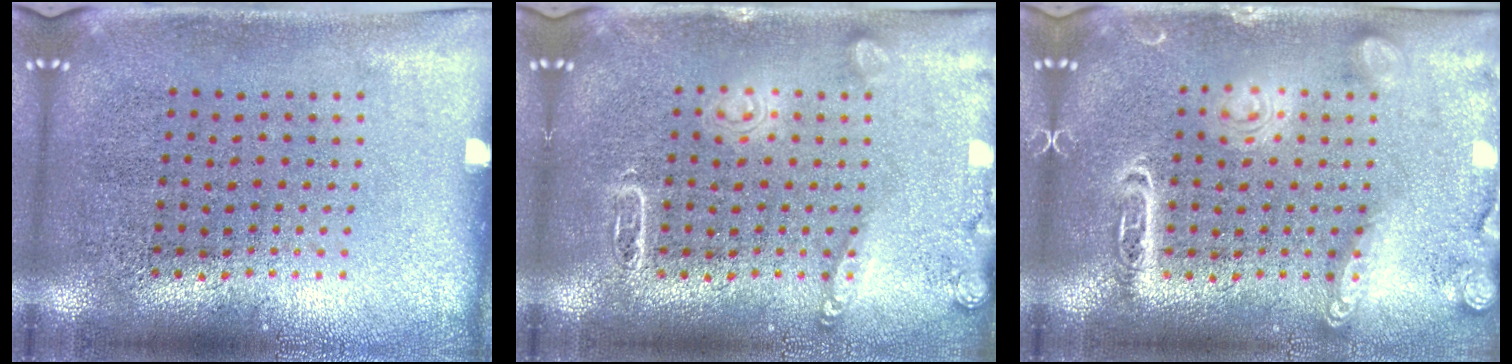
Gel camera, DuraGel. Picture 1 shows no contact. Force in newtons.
{"total": 2.3, "press": 2.2, "slide": 0.3}
{"total": 3.3, "press": 3.3, "slide": 0.3}